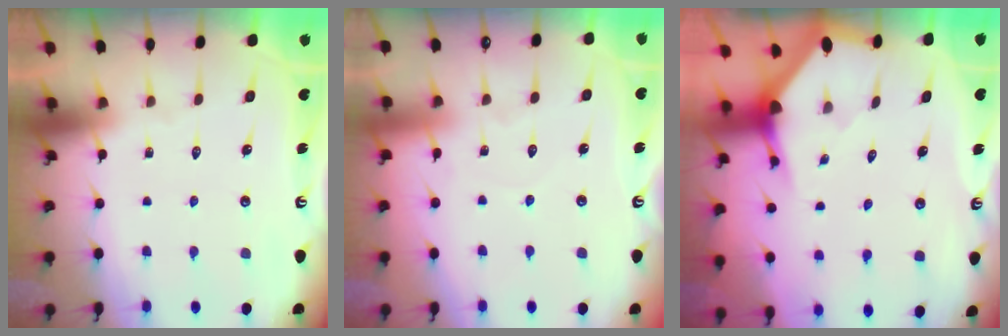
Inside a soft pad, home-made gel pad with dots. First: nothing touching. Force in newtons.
{"total": 2.6, "press": 2.6, "slide": 0.3}
{"total": 2.9, "press": 2.9, "slide": 0.1}